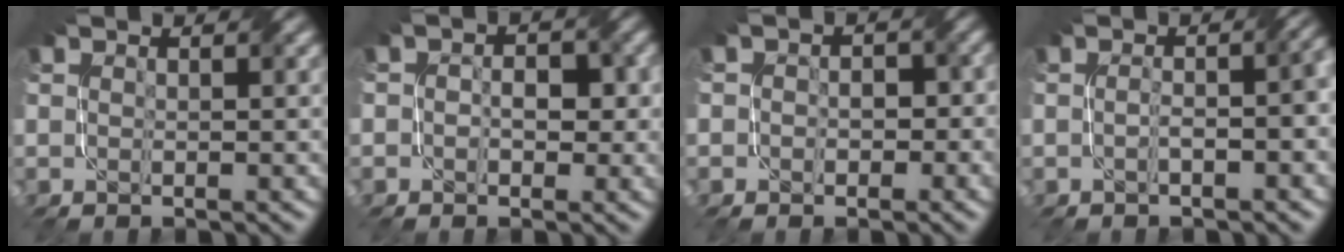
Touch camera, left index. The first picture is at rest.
{"total": 3.1, "force": [0.0, 2.1, 2.3], "torque": [-0.014, 0.003, -0.007]}
{"total": 2.3, "force": [-0.1, 1.9, 1.3], "torque": [-0.002, 0.003, -0.012]}
{"total": 3.6, "force": [-0.5, 1.3, 3.3], "torque": [-0.026, 0.015, -0.014]}